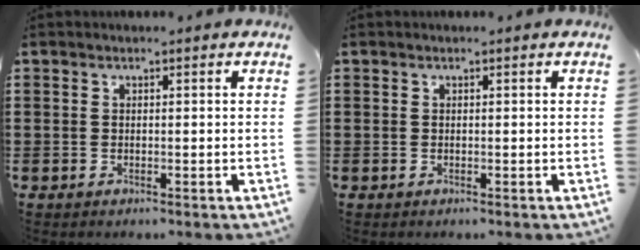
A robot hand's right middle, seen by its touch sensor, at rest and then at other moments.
{"total": 0.0}